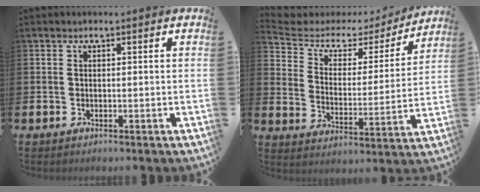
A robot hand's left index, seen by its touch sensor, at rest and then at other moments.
{"total": 5.3, "force": [4.3, 2.8, 1.5], "torque": [-0.062, -0.030, 0.064]}